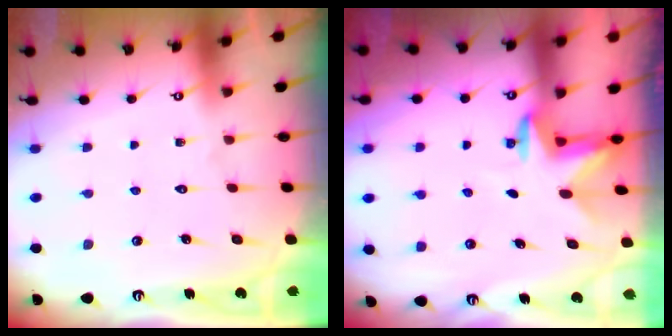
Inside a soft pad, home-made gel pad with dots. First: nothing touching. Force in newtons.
{"total": 3.0, "press": 2.9, "slide": 0.7}